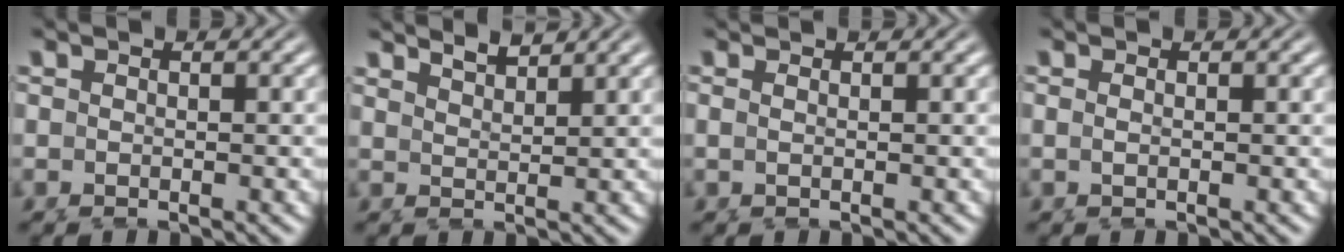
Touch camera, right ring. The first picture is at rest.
{"total": 2.5, "force": [2.0, -1.3, -0.5], "torque": [0.016, -0.007, 0.043]}
{"total": 0.7, "force": [0.2, -0.5, 0.4], "torque": [-0.013, -0.004, 0.007]}
{"total": 0.7, "force": [0.0, -0.6, 0.5], "torque": [-0.013, -0.003, 0.004]}